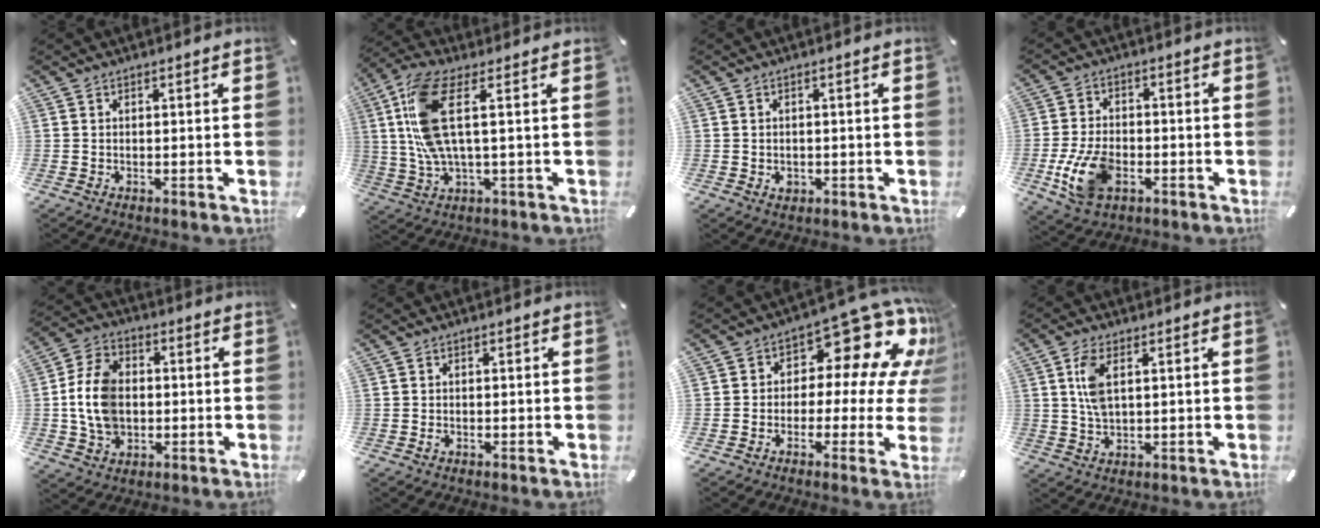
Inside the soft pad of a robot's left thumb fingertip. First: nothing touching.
{"total": 13.0, "force": [2.4, 4.4, 12.0], "torque": [-0.262, -0.015, 0.041]}
{"total": 1.8, "force": [-0.4, 1.6, 0.7], "torque": [-0.015, 0.004, -0.009]}
{"total": 11.5, "force": [-3.6, 7.4, 8.1], "torque": [-0.167, 0.001, -0.061]}
{"total": 11.7, "force": [-0.6, 9.1, 7.3], "torque": [-0.181, 0.017, -0.009]}
{"total": 0.7, "force": [-0.3, 0.6, 0.4], "torque": [-0.007, 0.002, -0.006]}
{"total": 14.6, "force": [7.6, 7.9, 9.6], "torque": [-0.131, -0.064, 0.123]}
{"total": 6.1, "force": [1.6, 2.8, 5.1], "torque": [-0.123, 0.002, 0.024]}